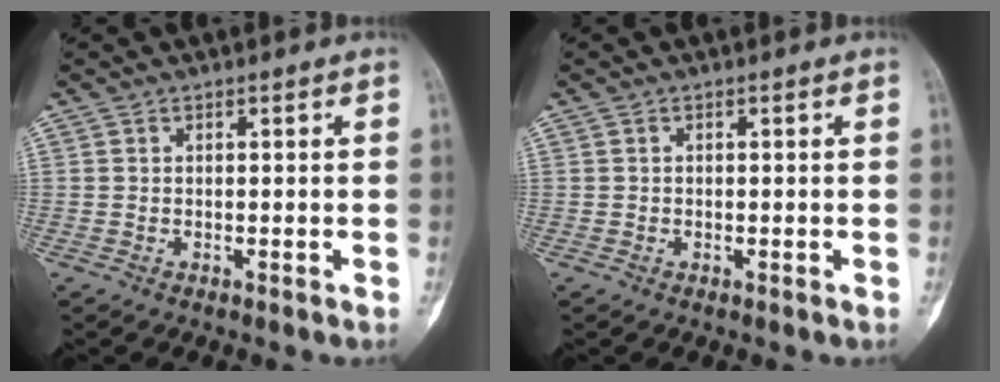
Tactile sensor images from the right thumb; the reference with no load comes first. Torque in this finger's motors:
{"motor_torque": [-0.04, -0.49, -0.23, -0.09, -0.05]}